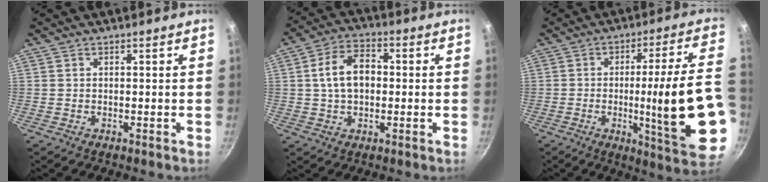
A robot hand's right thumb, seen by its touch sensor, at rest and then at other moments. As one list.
[{"total": 9.6, "force": [0.5, 6.4, 7.1], "torque": [-0.104, 0.024, 0.003]}, {"total": 22.8, "force": [-4.4, 3.5, 22.1], "torque": [-0.303, 0.010, -0.051]}]